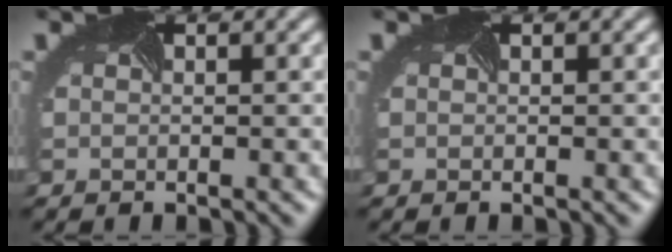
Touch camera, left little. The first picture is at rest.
{"total": 0.0}